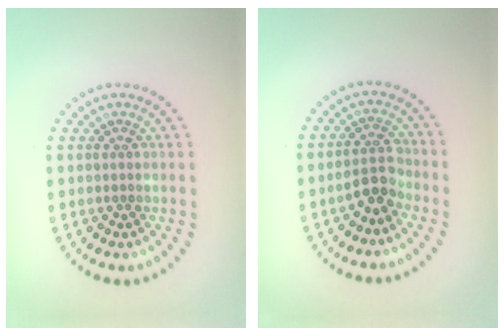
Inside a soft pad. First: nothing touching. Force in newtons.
{"total": 2.6, "press": 2.4, "slide": 1.0}